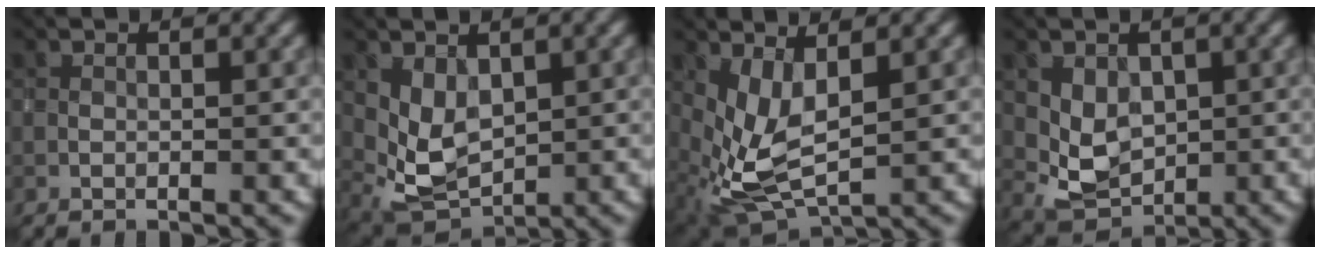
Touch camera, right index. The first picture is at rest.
{"total": 3.6, "force": [1.2, 2.5, 2.3], "torque": [-0.050, -0.011, 0.032]}
{"total": 4.4, "force": [0.9, 2.0, 3.8], "torque": [-0.093, -0.011, 0.024]}
{"total": 3.7, "force": [0.8, 2.9, 2.2], "torque": [-0.037, -0.010, 0.020]}